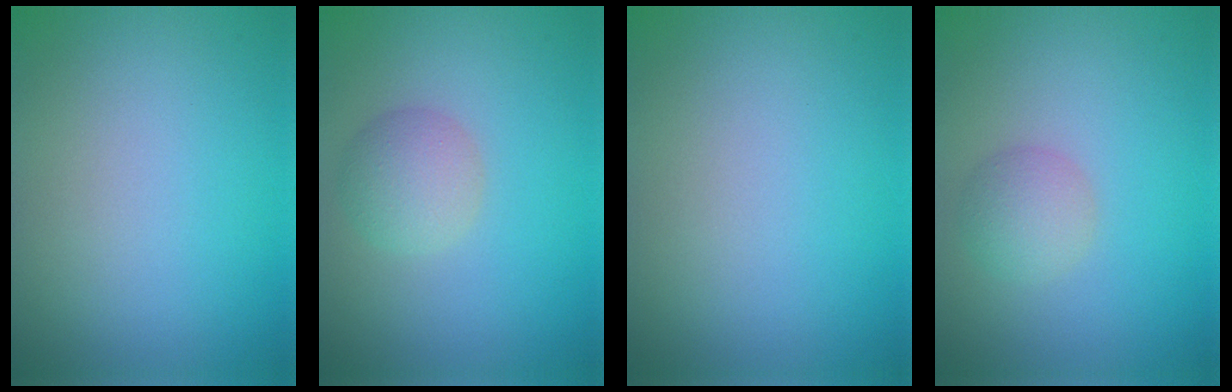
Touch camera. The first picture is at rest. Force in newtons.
{"total": 2.9, "press": 2.9, "slide": 0.0}
{"total": 0.0}
{"total": 2.3, "press": 2.3, "slide": 0.1}